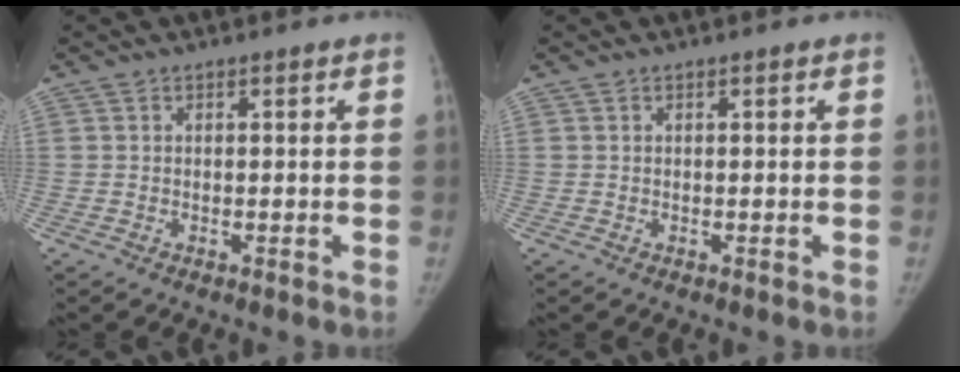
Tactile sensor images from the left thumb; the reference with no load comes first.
{"total": 0.0}